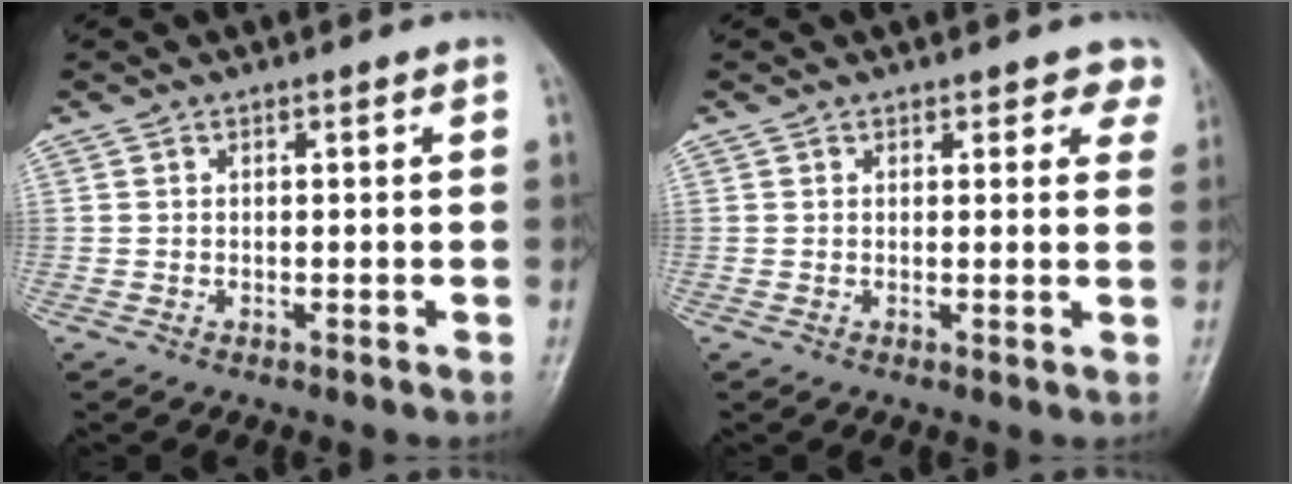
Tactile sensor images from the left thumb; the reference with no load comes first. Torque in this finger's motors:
{"motor_torque": [0.01, 0.06, -0.18, 0.03, 0.05]}